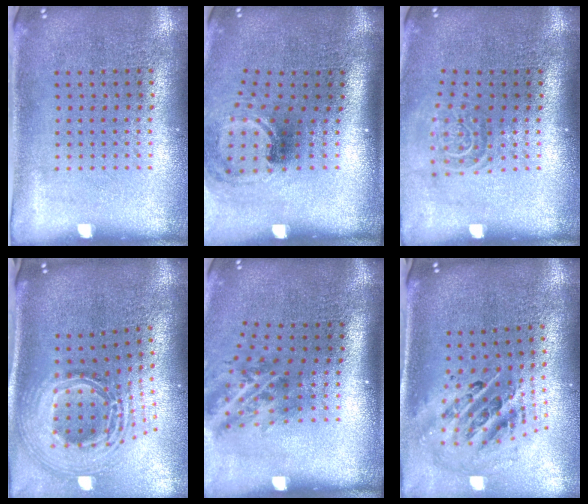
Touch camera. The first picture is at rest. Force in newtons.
{"total": 1.6, "press": 1.1, "slide": 1.2}
{"total": 1.6, "press": 1.1, "slide": 1.1}
{"total": 3.0, "press": 2.0, "slide": 2.2}
{"total": 1.9, "press": 1.1, "slide": 1.5}
{"total": 1.9, "press": 1.5, "slide": 1.2}